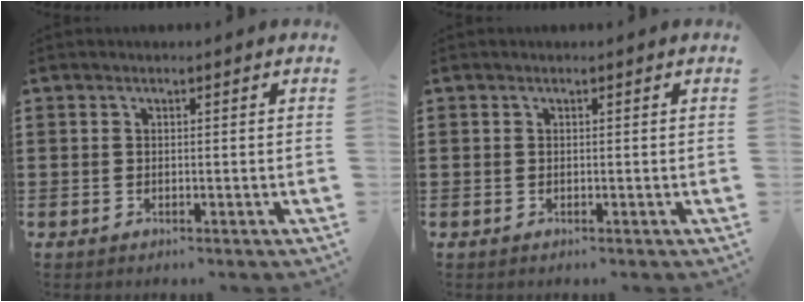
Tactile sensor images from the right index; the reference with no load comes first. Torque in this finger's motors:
{"motor_torque": [-0.21, 0.19, 0.00, 0.00]}